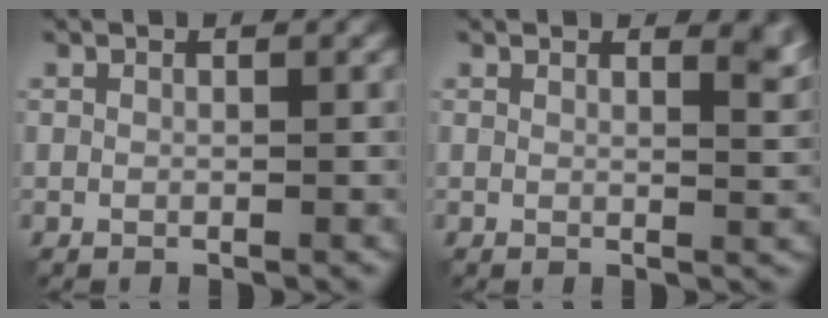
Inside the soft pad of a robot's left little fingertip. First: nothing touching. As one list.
[{"total": 2.7, "force": [2.0, 0.9, 1.5], "torque": [-0.007, 0.000, 0.026]}]